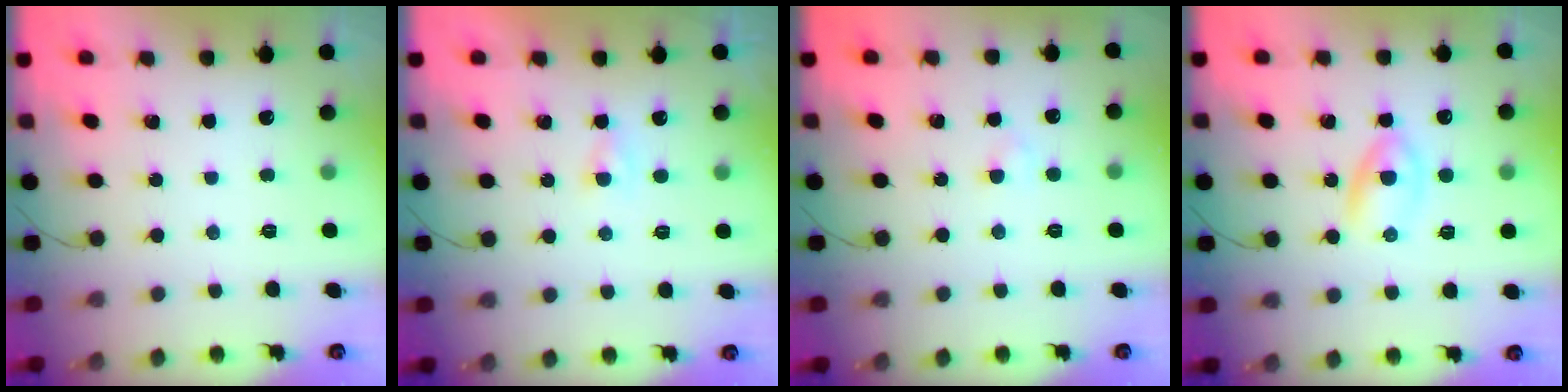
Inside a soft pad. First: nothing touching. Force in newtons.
{"total": 0.9, "press": 0.7, "slide": 0.6}
{"total": 1.9, "press": 1.7, "slide": 0.9}
{"total": 3.0, "press": 2.7, "slide": 1.4}